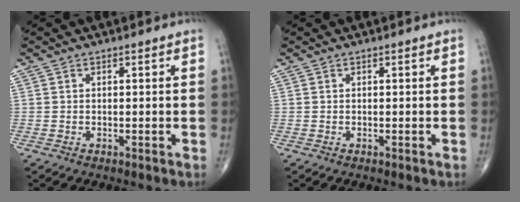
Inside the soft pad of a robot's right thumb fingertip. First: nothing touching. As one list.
[{"total": 0.0}]